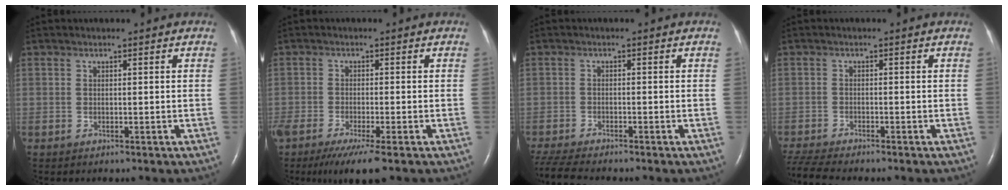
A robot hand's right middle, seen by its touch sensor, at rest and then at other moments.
{"total": 7.9, "force": [-5.5, 0.8, 5.6], "torque": [-0.090, -0.020, -0.088]}
{"total": 6.8, "force": [-6.2, 0.4, 2.8], "torque": [-0.054, -0.018, -0.108]}
{"total": 6.0, "force": [-5.6, 0.0, 2.2], "torque": [-0.046, -0.017, -0.099]}